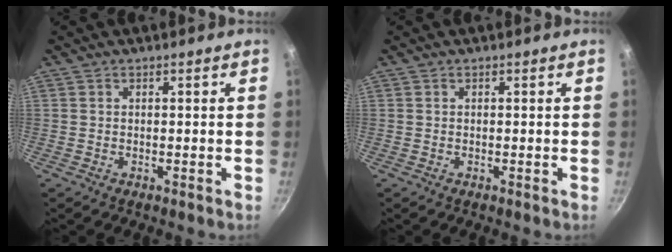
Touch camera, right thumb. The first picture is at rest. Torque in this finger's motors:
{"motor_torque": [-0.01, 0.00, 0.09, 0.01, 0.02]}